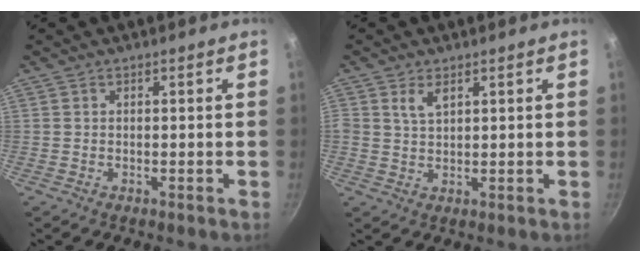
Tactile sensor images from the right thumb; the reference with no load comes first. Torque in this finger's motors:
{"motor_torque": [-0.04, 0.08, 0.41, 0.25, 0.05]}